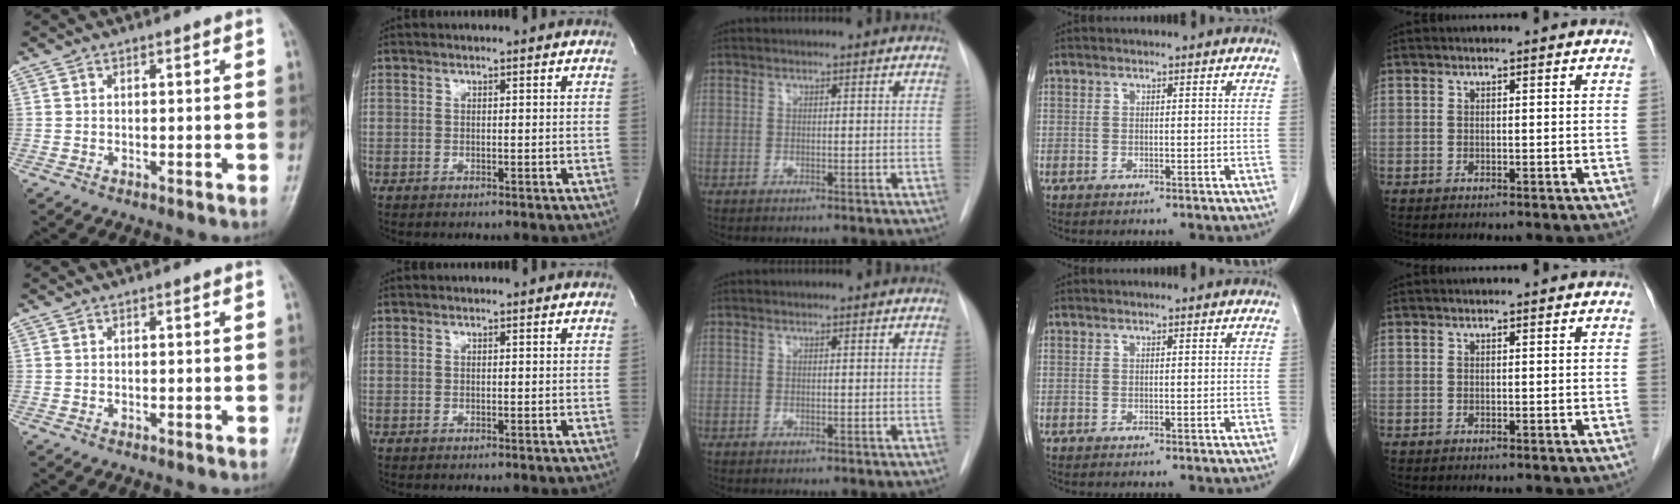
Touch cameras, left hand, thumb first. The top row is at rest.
{}